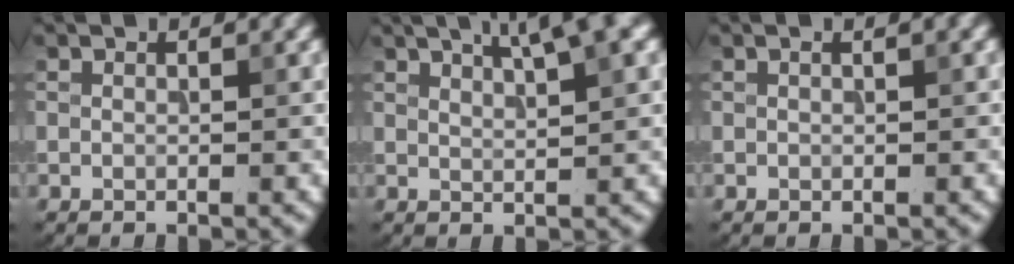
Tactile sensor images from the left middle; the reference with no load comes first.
{"total": 4.7, "force": [2.9, 0.7, 3.6], "torque": [-0.050, 0.013, 0.046]}
{"total": 1.1, "force": [0.3, 0.2, 1.0], "torque": [-0.017, 0.005, 0.000]}